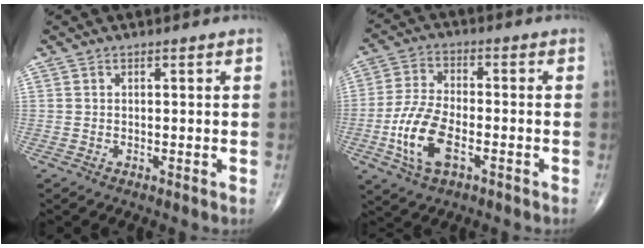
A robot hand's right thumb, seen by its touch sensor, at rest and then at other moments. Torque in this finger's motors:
{"motor_torque": [0.45, -0.01, 1.00, -0.08, 0.32]}